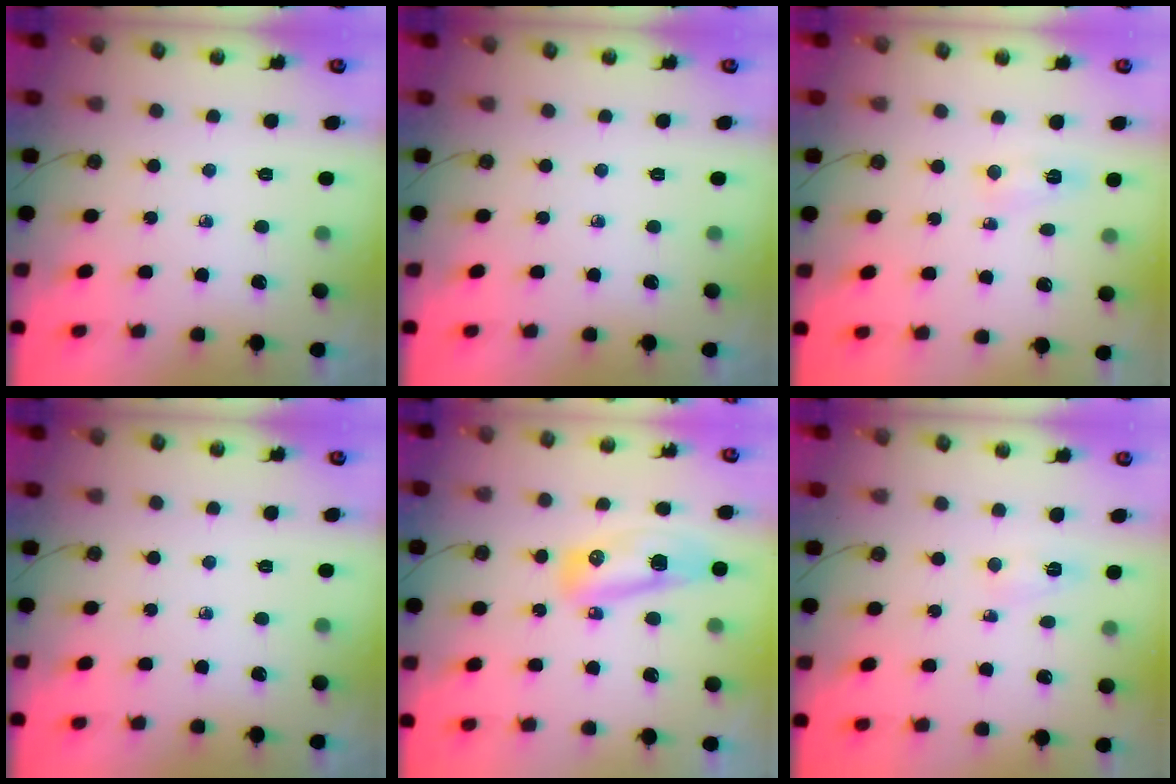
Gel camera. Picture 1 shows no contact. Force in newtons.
{"total": 0.0}
{"total": 4.8, "press": 4.8, "slide": 0.6}
{"total": 0.0}
{"total": 10.6, "press": 10.4, "slide": 1.8}
{"total": 2.9, "press": 2.7, "slide": 1.2}